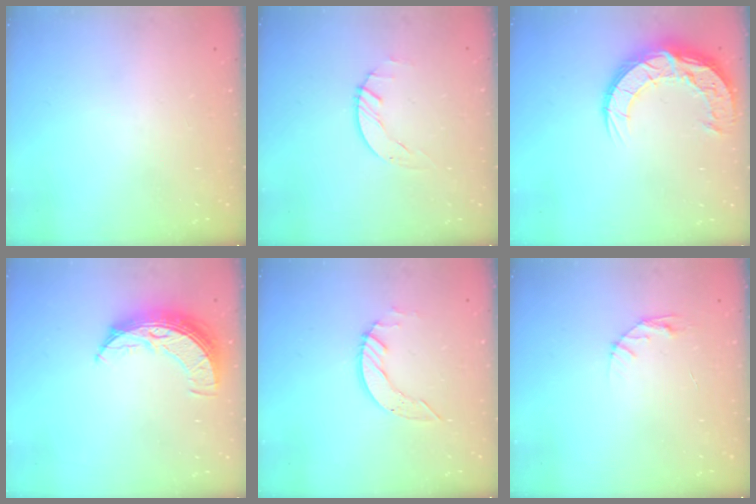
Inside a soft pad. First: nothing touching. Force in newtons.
{"total": 1.7, "press": 1.7, "slide": 0.1}
{"total": 15.1, "press": 15.1, "slide": 1.2}
{"total": 9.4, "press": 9.4, "slide": 0.7}
{"total": 5.4, "press": 5.4, "slide": 0.1}
{"total": 5.3, "press": 5.3, "slide": 0.6}